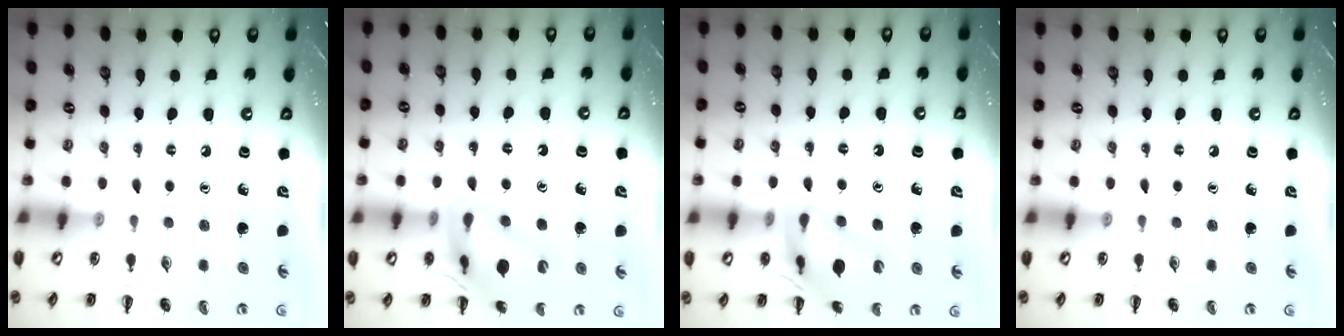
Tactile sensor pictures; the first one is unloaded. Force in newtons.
{"total": 14.7, "press": 14.5, "slide": 2.6}
{"total": 13.2, "press": 13.1, "slide": 1.7}
{"total": 0.0}